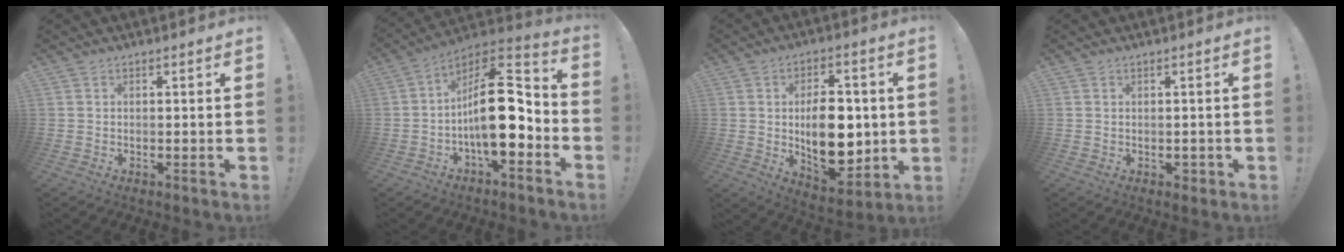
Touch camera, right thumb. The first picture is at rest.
{"total": 19.6, "force": [-2.2, 8.8, 17.3], "torque": [-0.286, 0.014, -0.030]}
{"total": 16.5, "force": [-0.2, 9.9, 13.2], "torque": [-0.210, -0.011, -0.001]}
{"total": 1.4, "force": [-0.2, 1.2, 0.7], "torque": [-0.003, 0.001, -0.003]}